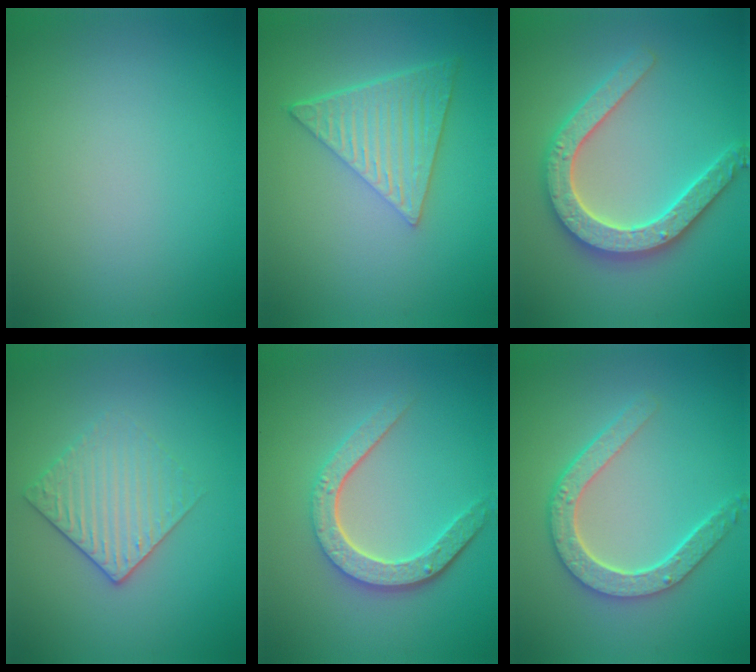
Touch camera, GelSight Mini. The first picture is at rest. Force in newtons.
{"total": 6.6, "press": 4.7, "slide": 4.6}
{"total": 5.1, "press": 5.0, "slide": 0.9}
{"total": 3.0, "press": 2.7, "slide": 1.3}
{"total": 4.8, "press": 3.6, "slide": 3.2}
{"total": 4.7, "press": 3.7, "slide": 2.9}